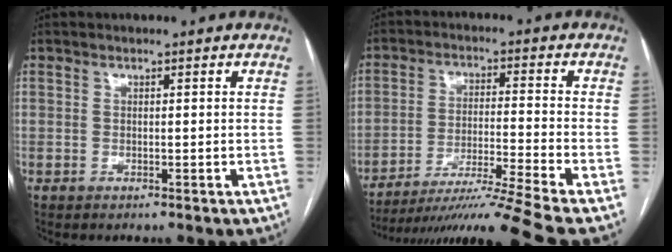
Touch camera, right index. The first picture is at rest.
{"total": 15.9, "force": [-13.2, -3.6, 8.0], "torque": [-0.140, -0.023, -0.221]}